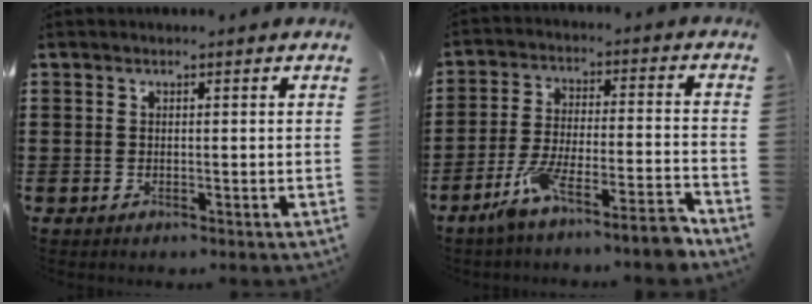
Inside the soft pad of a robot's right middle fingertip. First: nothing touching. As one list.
[{"total": 8.7, "force": [-7.1, 0.4, 5.1], "torque": [-0.091, 0.003, -0.134]}]